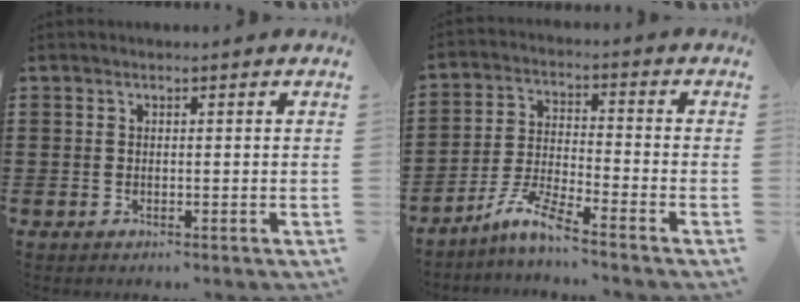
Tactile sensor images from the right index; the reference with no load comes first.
{"total": 6.3, "force": [-5.4, 0.0, 3.2], "torque": [-0.089, -0.014, -0.111]}